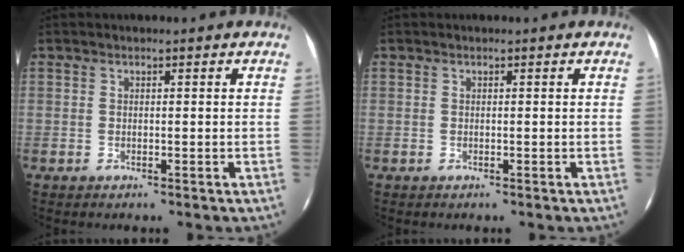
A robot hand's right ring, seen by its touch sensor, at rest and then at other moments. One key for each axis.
{"total": 0.0}